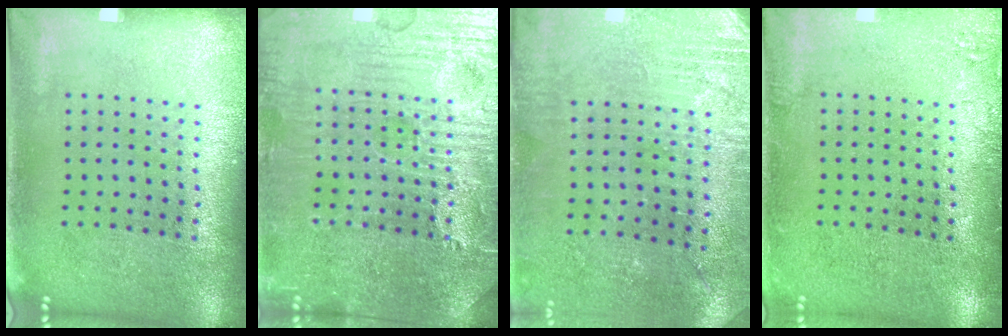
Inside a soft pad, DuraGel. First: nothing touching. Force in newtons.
{"total": 4.6, "press": 4.6, "slide": 0.4}
{"total": 2.8, "press": 2.7, "slide": 0.7}
{"total": 1.5, "press": 1.4, "slide": 0.3}